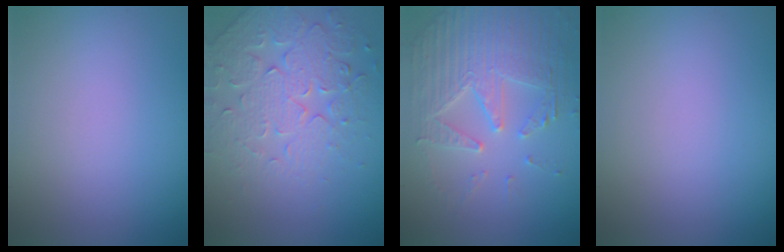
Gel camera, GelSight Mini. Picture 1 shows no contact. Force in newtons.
{"total": 4.1, "press": 3.9, "slide": 1.3}
{"total": 5.0, "press": 4.4, "slide": 2.4}
{"total": 0.0}